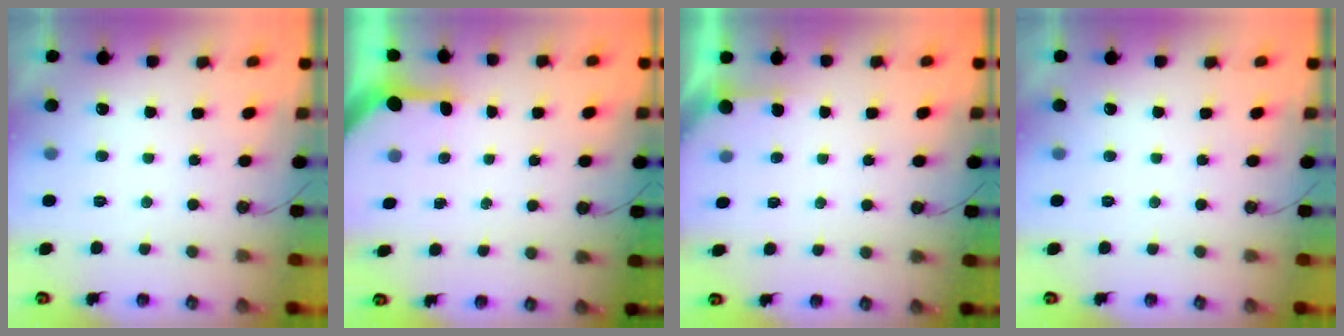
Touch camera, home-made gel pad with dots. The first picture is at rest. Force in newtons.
{"total": 3.2, "press": 3.2, "slide": 0.3}
{"total": 2.0, "press": 2.0, "slide": 0.2}
{"total": 0.0}